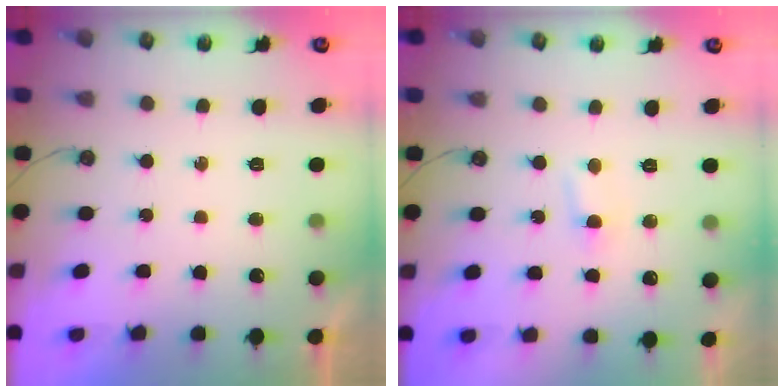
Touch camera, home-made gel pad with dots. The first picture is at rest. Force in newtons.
{"total": 2.8, "press": 2.7, "slide": 0.6}